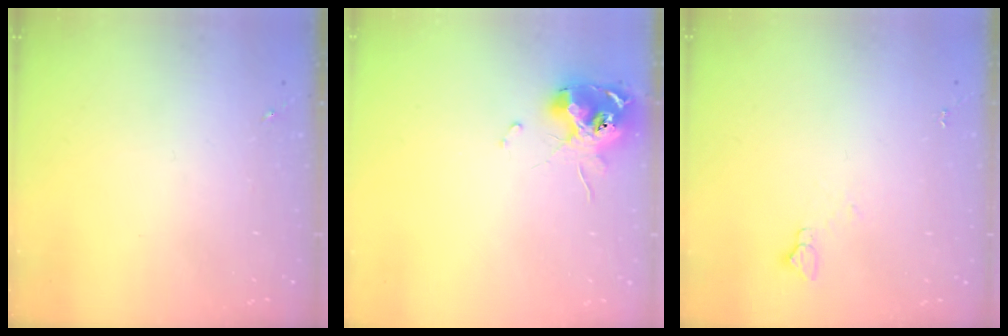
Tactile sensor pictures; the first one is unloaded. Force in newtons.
{"total": 12.0, "press": 11.9, "slide": 1.4}
{"total": 3.1, "press": 3.1, "slide": 0.3}